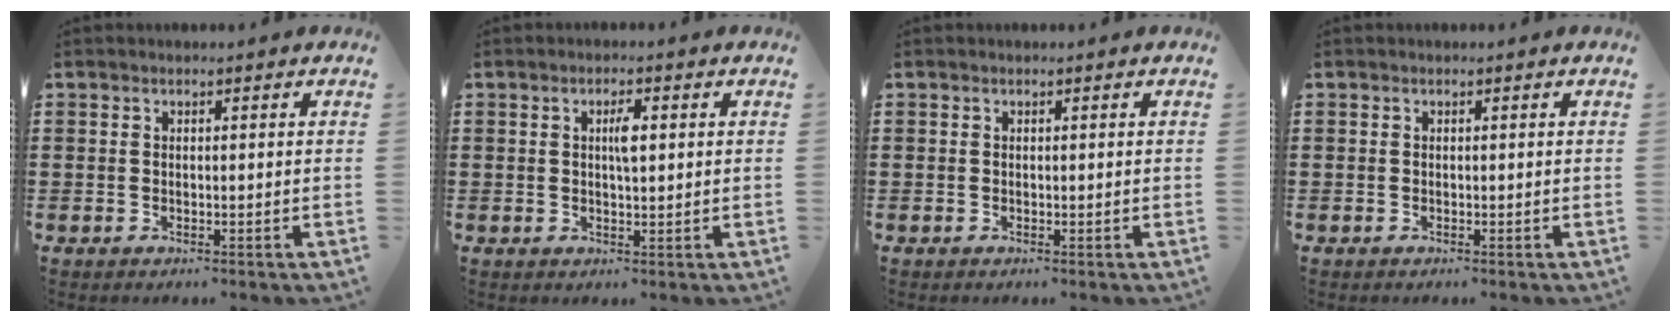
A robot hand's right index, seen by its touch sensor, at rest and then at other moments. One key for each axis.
{"total": 2.8, "fx": 0.5, "fy": 0.8, "fz": 2.6, "tx": -0.045, "ty": 0.001, "tz": 0.003}
{"total": 0.0}
{"total": 0.0}